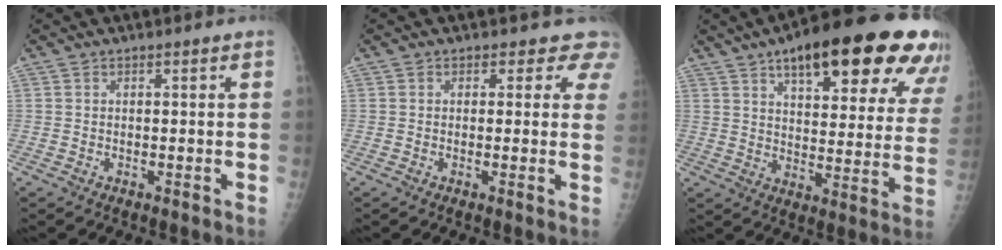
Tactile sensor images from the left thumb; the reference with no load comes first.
{"total": 3.5, "force": [2.8, 2.2, -0.3], "torque": [0.037, -0.013, 0.004]}
{"total": 27.9, "force": [16.0, 9.4, 20.8], "torque": [-0.260, -0.025, 0.215]}